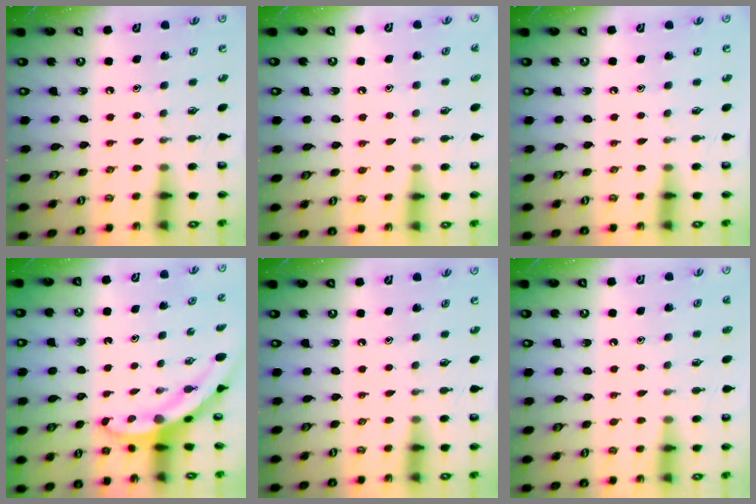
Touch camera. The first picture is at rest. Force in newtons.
{"total": 4.2, "press": 4.1, "slide": 0.9}
{"total": 0.0}
{"total": 3.3, "press": 3.3, "slide": 0.2}
{"total": 0.0}
{"total": 1.0, "press": 1.0, "slide": 0.1}